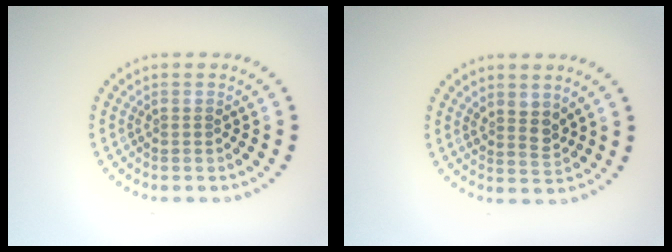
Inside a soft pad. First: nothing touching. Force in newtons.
{"total": 1.9, "press": 1.6, "slide": 1.0}